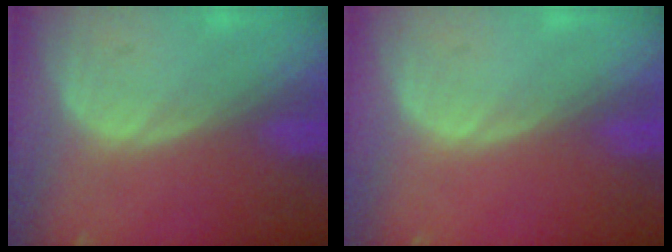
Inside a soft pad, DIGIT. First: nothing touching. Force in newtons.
{"total": 0.0}